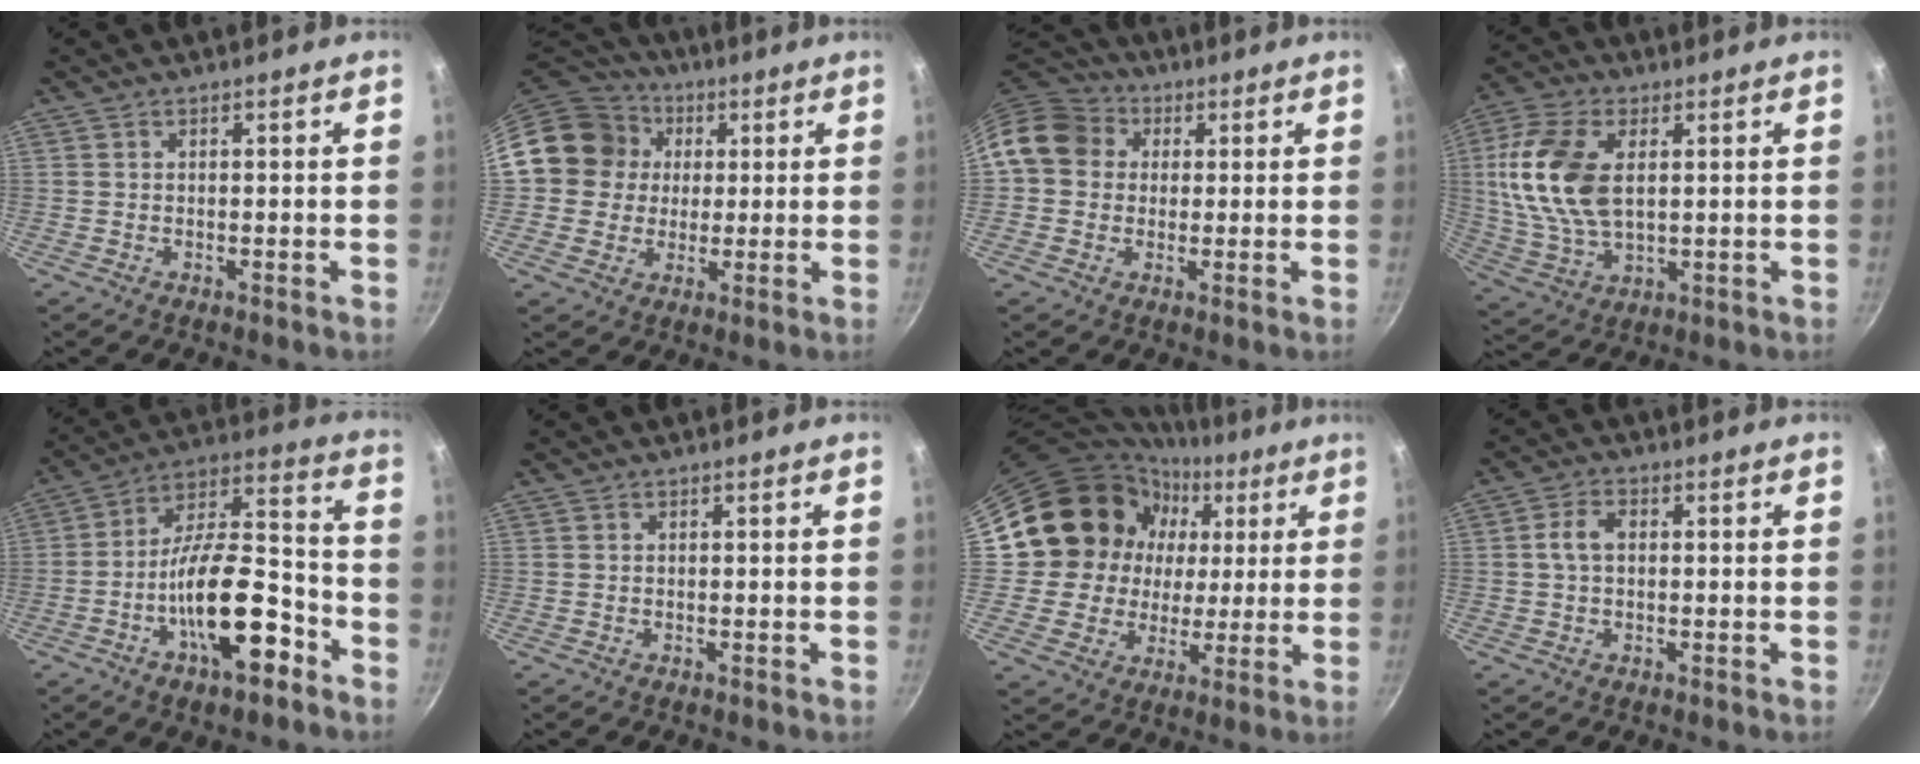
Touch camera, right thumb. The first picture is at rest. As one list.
[{"total": 15.3, "force": [2.7, 13.9, 5.7], "torque": [-0.084, 0.028, 0.037]}, {"total": 11.5, "force": [2.4, 9.9, 5.3], "torque": [-0.072, 0.026, 0.026]}, {"total": 16.3, "force": [3.0, 9.5, 12.9], "torque": [-0.250, -0.004, 0.059]}, {"total": 18.9, "force": [-8.1, 7.8, 15.2], "torque": [-0.224, 0.063, -0.139]}, {"total": 0.0}, {"total": 16.6, "force": [4.6, 15.1, 5.2], "torque": [-0.060, 0.004, 0.079]}, {"total": 4.0, "force": [0.3, 2.6, 3.0], "torque": [-0.054, 0.013, 0.000]}]